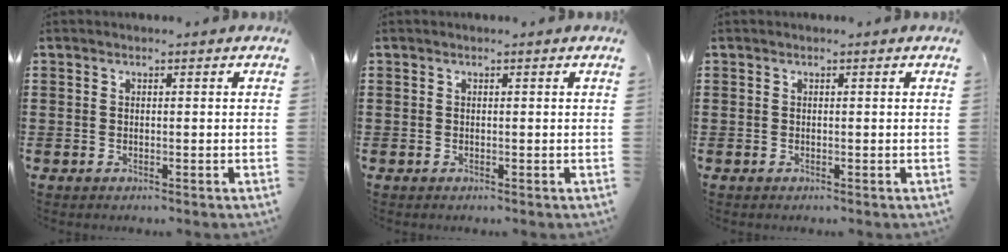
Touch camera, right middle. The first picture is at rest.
{"total": 0.0}
{"total": 0.0}